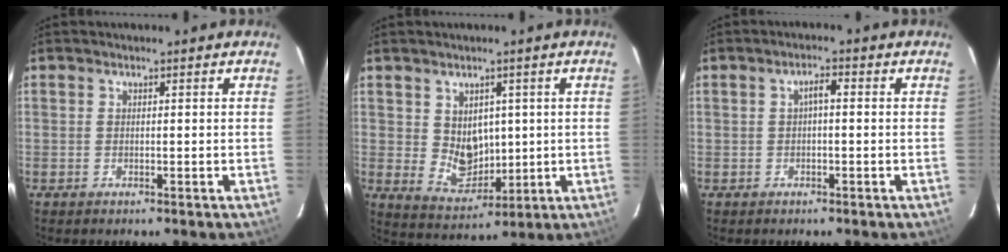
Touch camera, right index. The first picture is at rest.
{"total": 7.0, "force": [1.5, 5.8, 3.7], "torque": [-0.065, -0.003, 0.046]}
{"total": 2.0, "force": [-0.1, 0.6, 1.9], "torque": [-0.036, 0.010, -0.001]}